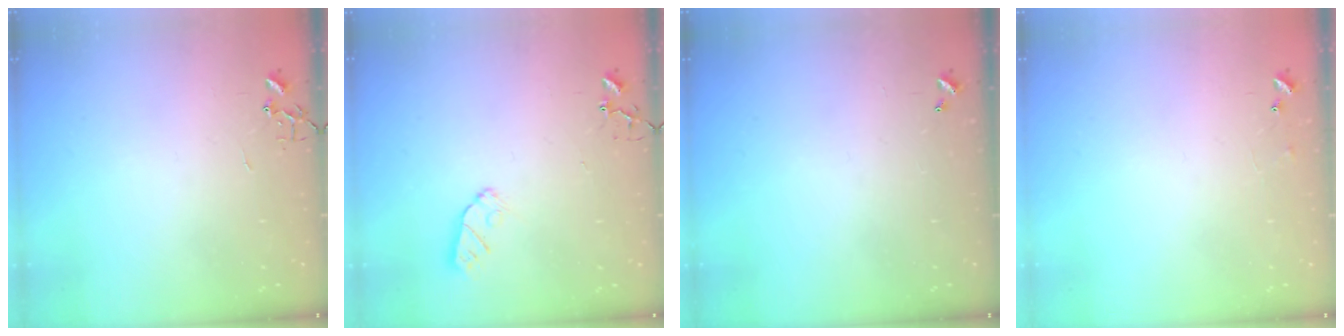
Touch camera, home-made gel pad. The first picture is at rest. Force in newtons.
{"total": 4.5, "press": 4.5, "slide": 0.6}
{"total": 0.0}
{"total": 6.4, "press": 6.3, "slide": 0.5}